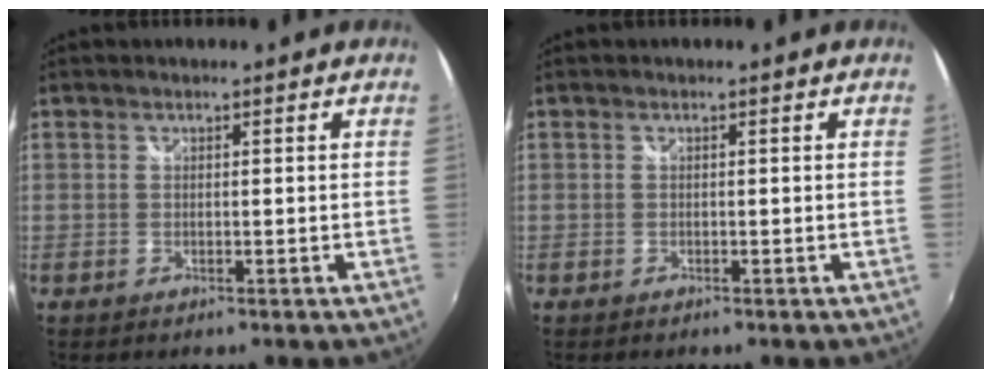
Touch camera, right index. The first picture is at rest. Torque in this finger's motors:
{"motor_torque": [0.06, -0.06, 0.05, 0.00]}